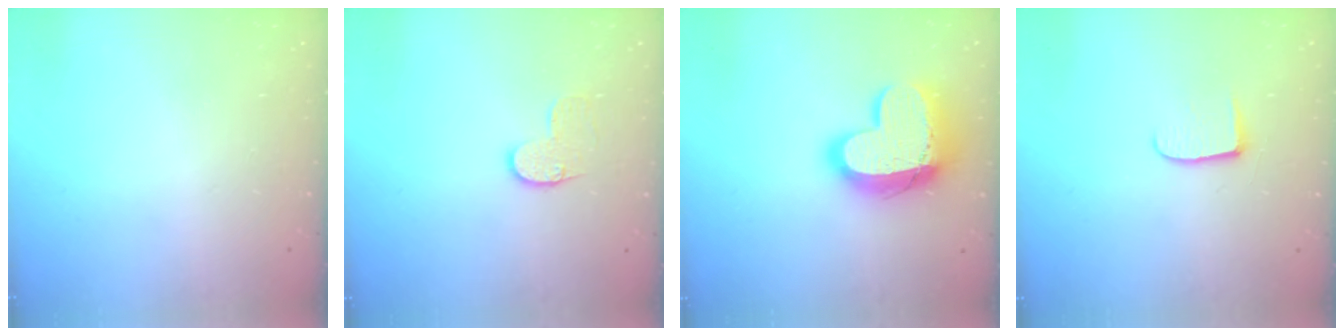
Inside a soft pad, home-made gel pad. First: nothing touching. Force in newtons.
{"total": 6.3, "press": 6.3, "slide": 0.3}
{"total": 17.4, "press": 17.3, "slide": 1.5}
{"total": 7.4, "press": 7.4, "slide": 0.6}